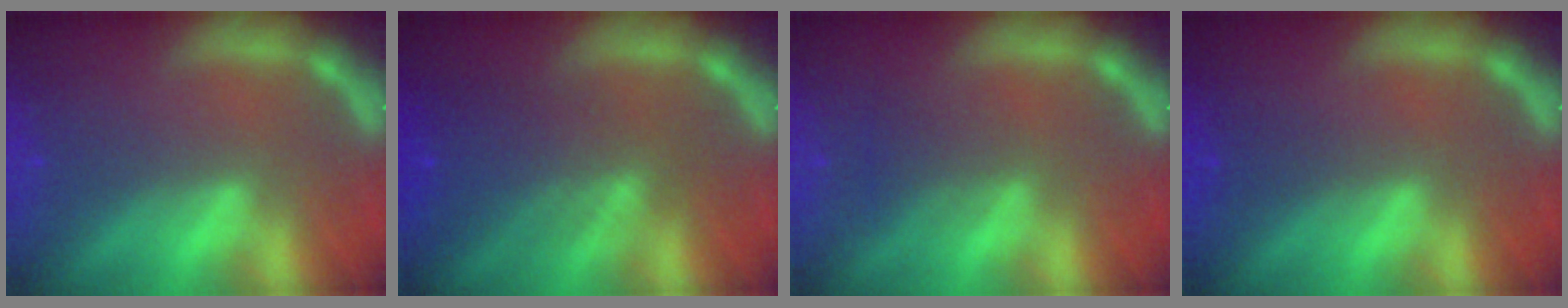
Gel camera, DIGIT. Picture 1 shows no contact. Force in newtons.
{"total": 5.6}
{"total": 2.0}
{"total": 1.0}